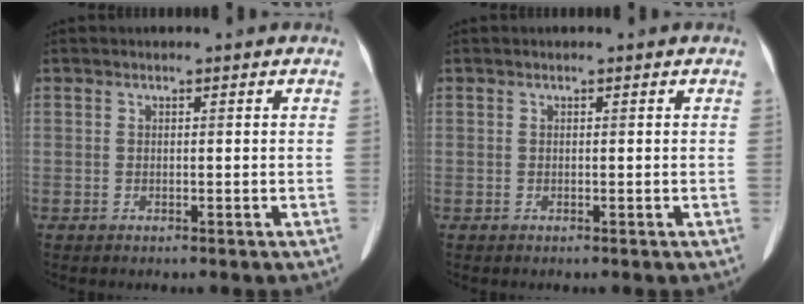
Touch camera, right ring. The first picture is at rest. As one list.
[{"total": 0.0}]